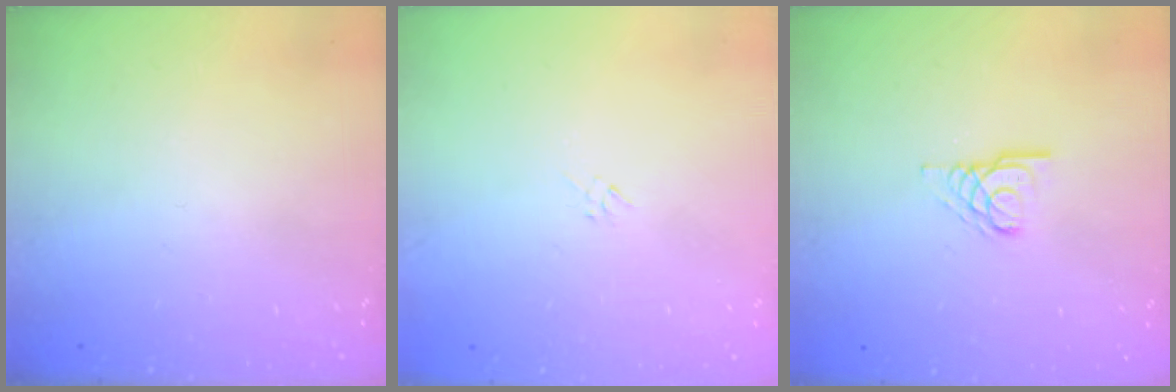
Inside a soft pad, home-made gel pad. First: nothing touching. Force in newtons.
{"total": 2.3, "press": 2.2, "slide": 0.6}
{"total": 4.1, "press": 4.1, "slide": 0.4}